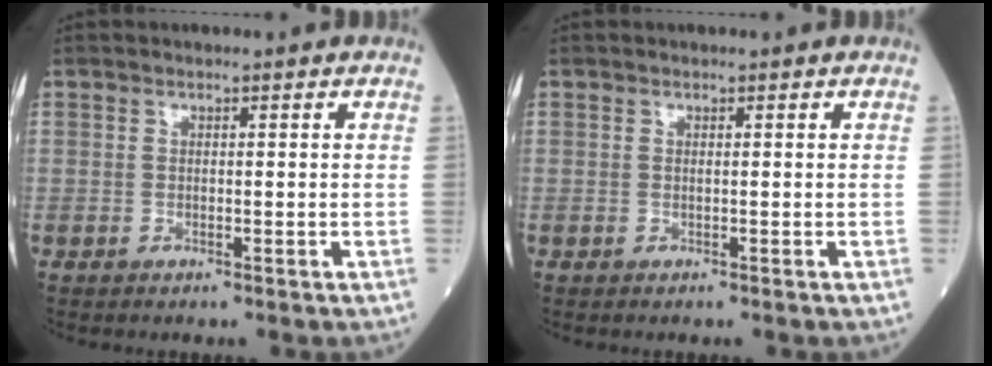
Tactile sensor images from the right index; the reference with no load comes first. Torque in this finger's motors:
{"motor_torque": [0.01, 0.17, -0.01, 0.01]}